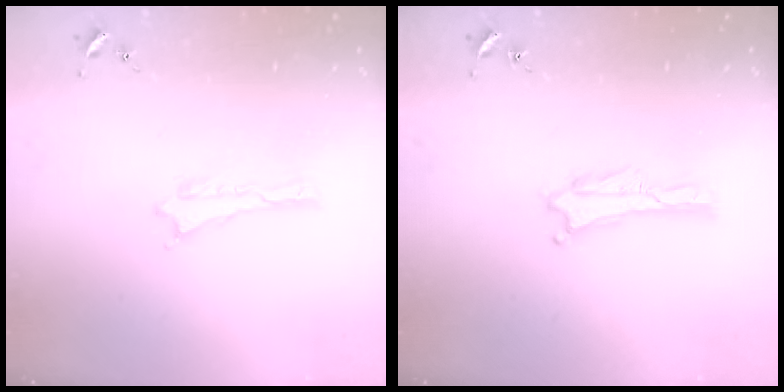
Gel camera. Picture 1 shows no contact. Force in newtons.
{"total": 0.0}